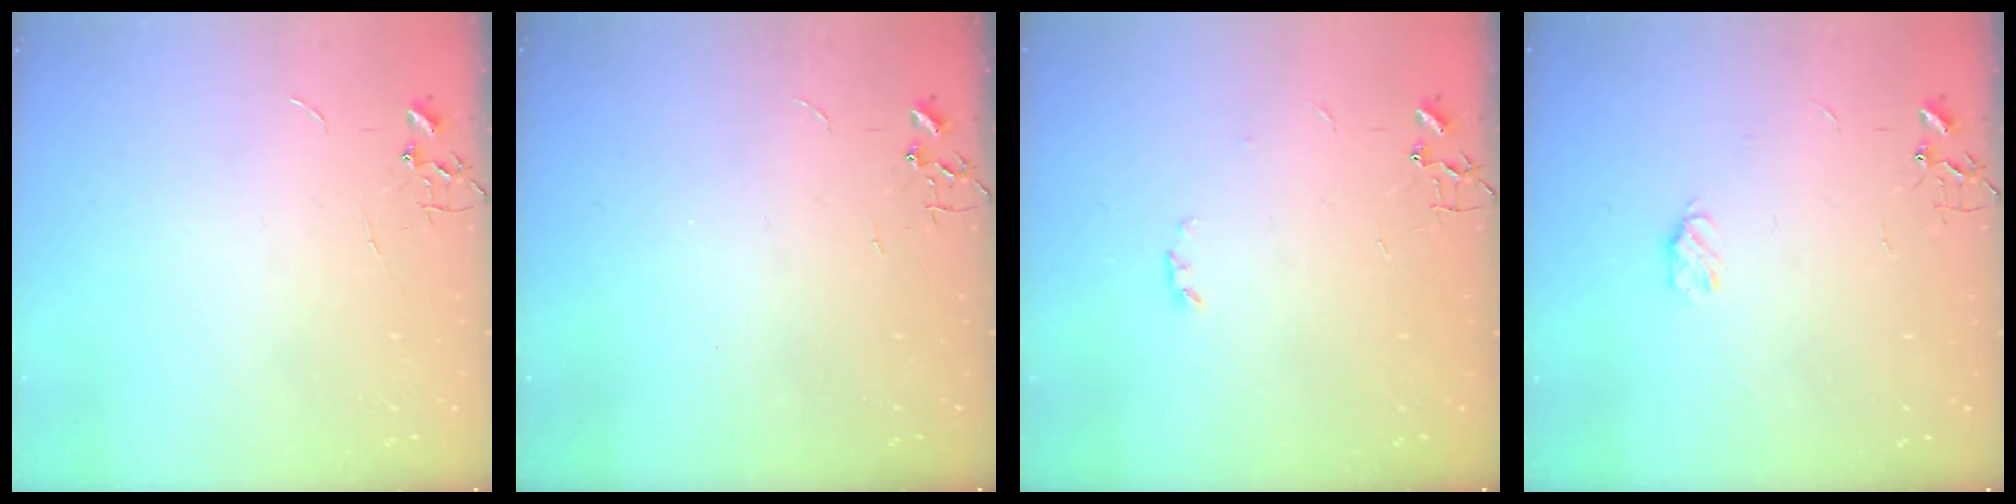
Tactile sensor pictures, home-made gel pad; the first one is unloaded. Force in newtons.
{"total": 0.0}
{"total": 2.8, "press": 2.7, "slide": 0.5}
{"total": 4.5, "press": 4.4, "slide": 0.7}